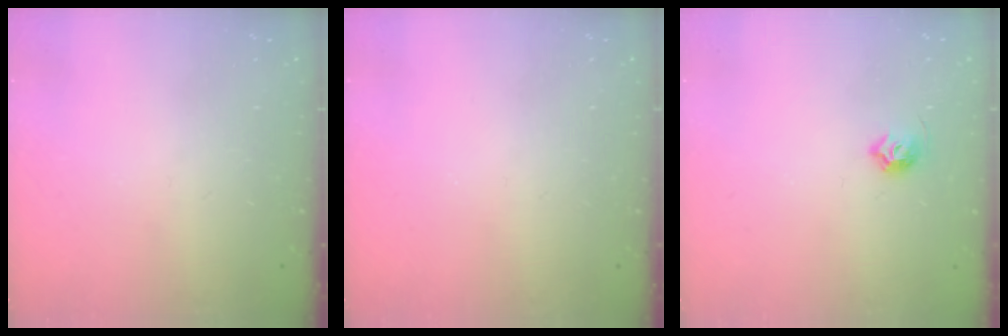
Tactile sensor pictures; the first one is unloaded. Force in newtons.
{"total": 0.0}
{"total": 6.1, "press": 6.0, "slide": 1.1}